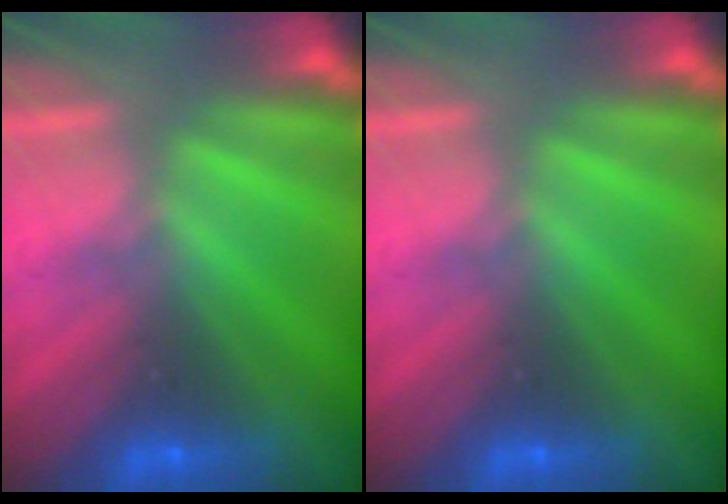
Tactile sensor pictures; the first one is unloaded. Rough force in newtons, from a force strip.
{"total": 0.0}